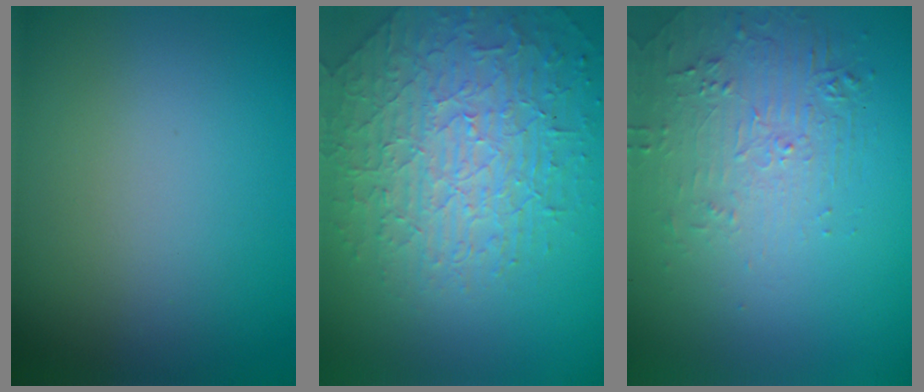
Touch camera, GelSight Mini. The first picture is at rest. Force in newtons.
{"total": 4.4, "press": 4.3, "slide": 1.0}
{"total": 2.2, "press": 1.3, "slide": 1.8}